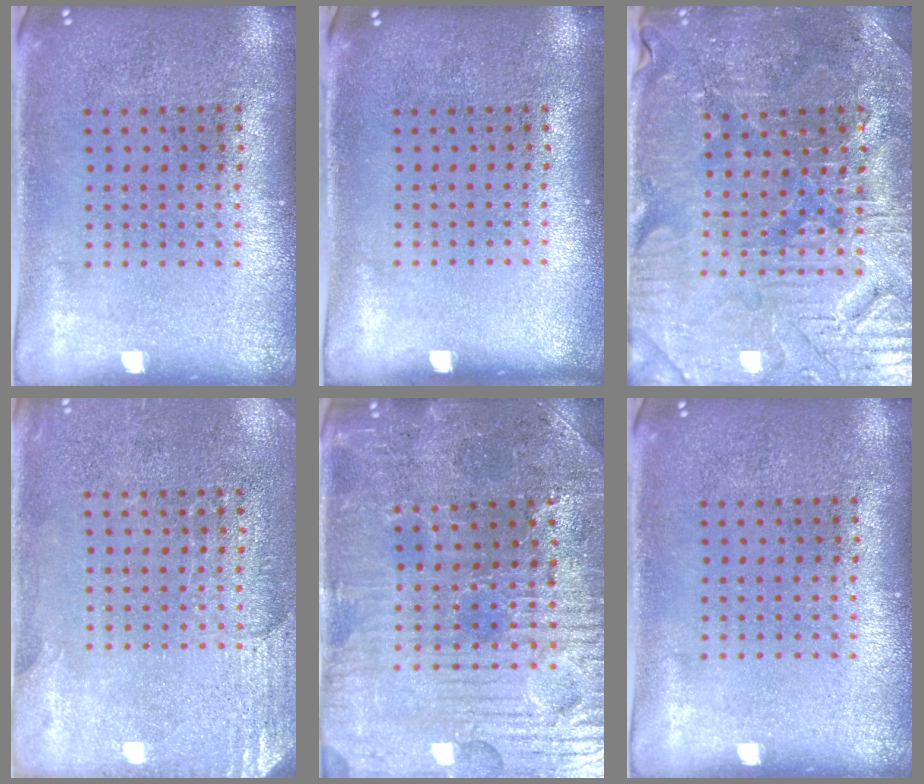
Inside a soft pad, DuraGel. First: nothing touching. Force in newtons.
{"total": 0.0}
{"total": 3.6, "press": 3.6, "slide": 0.5}
{"total": 2.8, "press": 2.5, "slide": 1.3}
{"total": 3.8, "press": 3.7, "slide": 0.5}
{"total": 0.0}